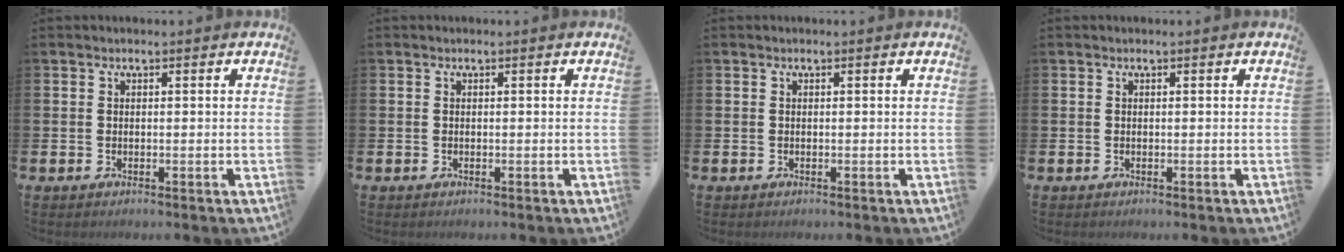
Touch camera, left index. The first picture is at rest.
{"total": 0.0}
{"total": 0.0}
{"total": 0.0}